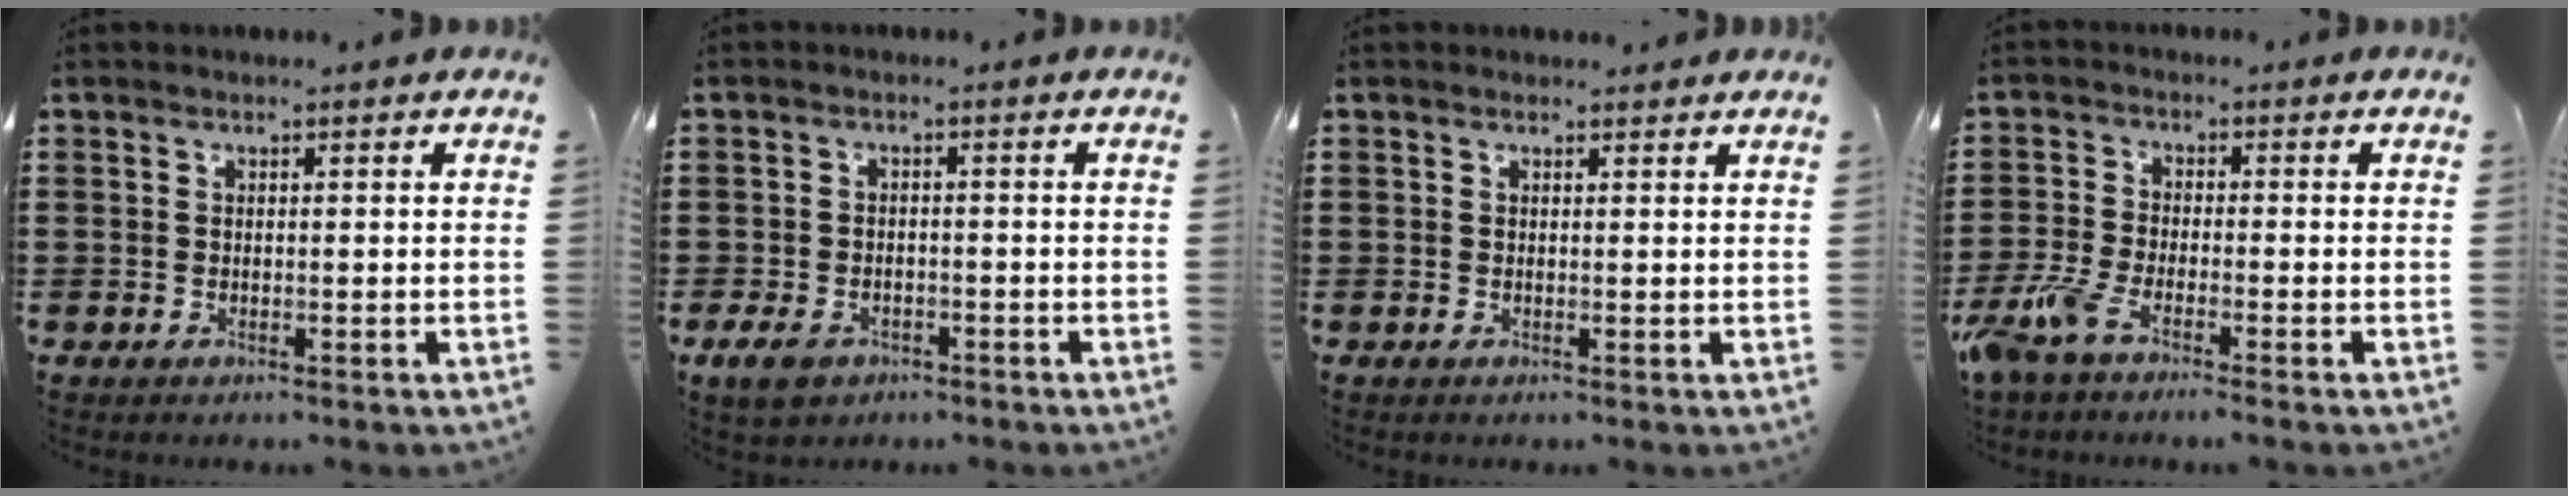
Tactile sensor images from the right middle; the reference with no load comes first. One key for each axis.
{"total": 2.9, "fx": -1.9, "fy": 1.7, "fz": 1.4, "tx": -0.034, "ty": 0.000, "tz": -0.039}
{"total": 0.6, "fx": 0.6, "fy": 0.1, "fz": 0.1, "tx": 0.003, "ty": -0.004, "tz": 0.010}
{"total": 4.8, "fx": -3.5, "fy": 0.9, "fz": 3.2, "tx": -0.097, "ty": -0.016, "tz": -0.074}